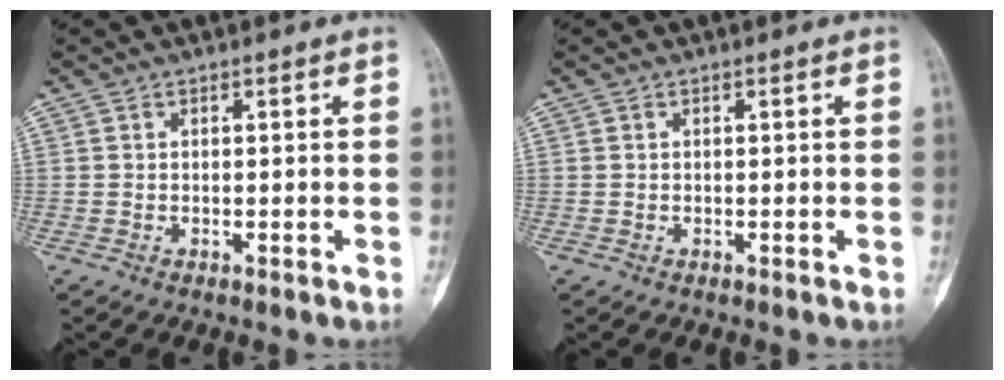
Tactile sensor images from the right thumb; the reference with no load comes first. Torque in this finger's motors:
{"motor_torque": [0.03, 0.03, 0.00, 0.00, 0.02]}